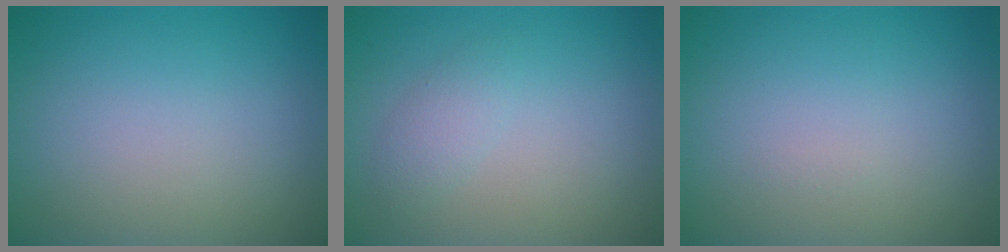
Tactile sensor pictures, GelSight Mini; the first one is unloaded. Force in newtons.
{"total": 1.5, "press": 1.5, "slide": 0.1}
{"total": 0.0}